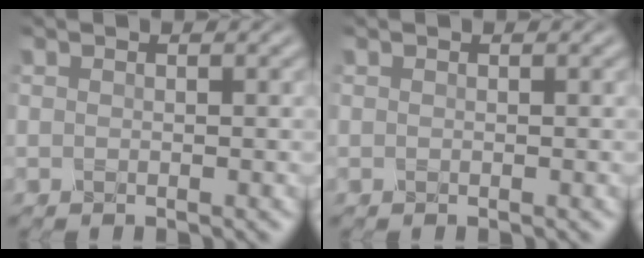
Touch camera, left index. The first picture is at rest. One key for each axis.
{"total": 0.0}